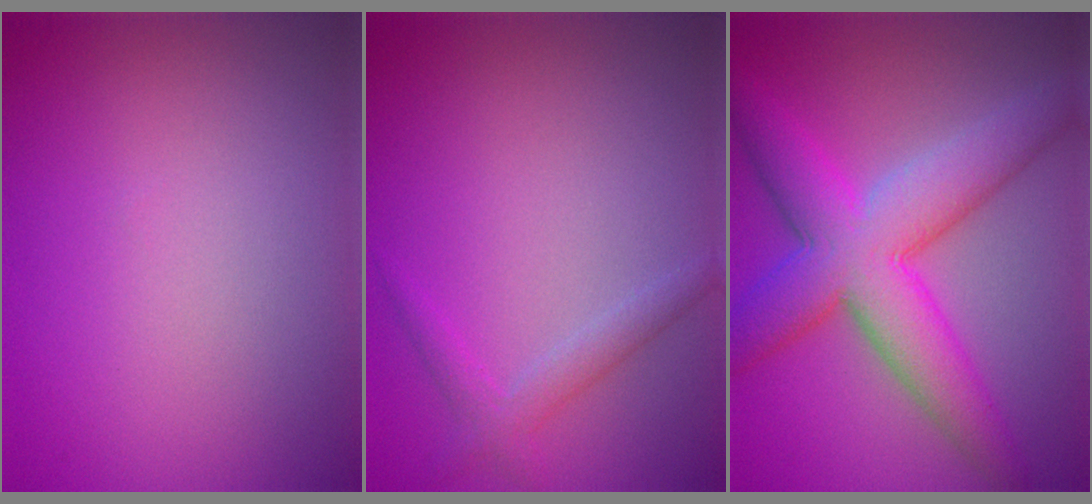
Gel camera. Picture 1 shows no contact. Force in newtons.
{"total": 1.9, "press": 1.9, "slide": 0.2}
{"total": 9.2, "press": 9.2, "slide": 0.1}